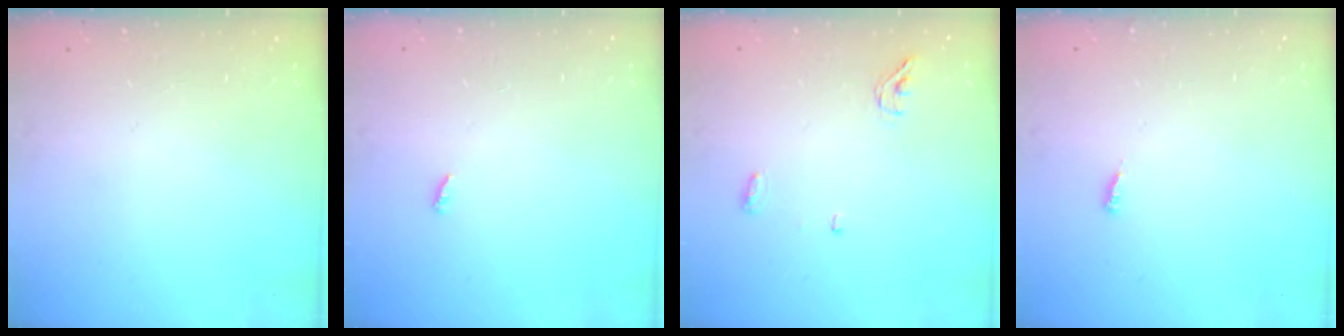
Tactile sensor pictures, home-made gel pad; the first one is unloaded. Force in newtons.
{"total": 2.3, "press": 2.3, "slide": 0.2}
{"total": 4.3, "press": 4.0, "slide": 1.4}
{"total": 2.6, "press": 2.6, "slide": 0.3}